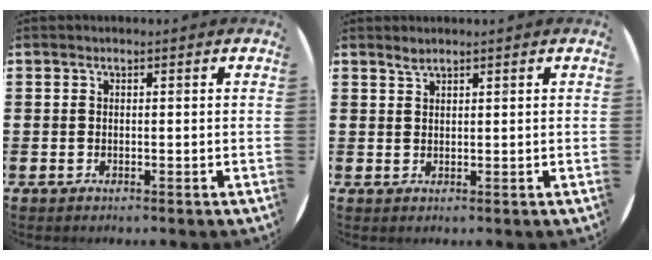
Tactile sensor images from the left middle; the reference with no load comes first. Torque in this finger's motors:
{"motor_torque": [-0.34, -0.27, 0.00, 0.00]}